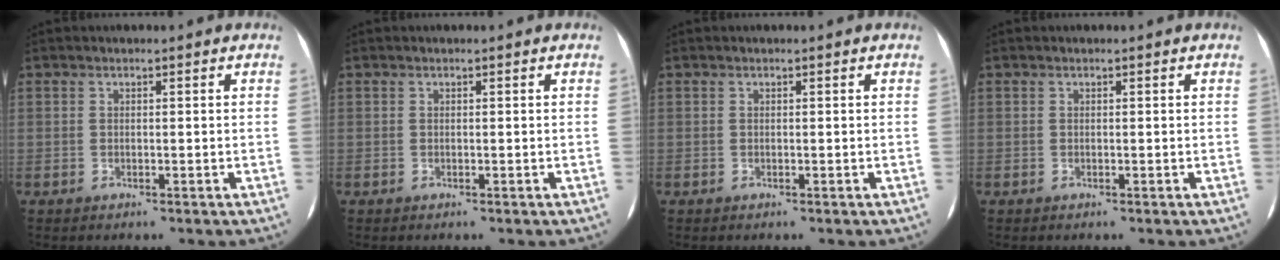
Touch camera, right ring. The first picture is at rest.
{"total": 0.0}
{"total": 0.0}
{"total": 0.0}